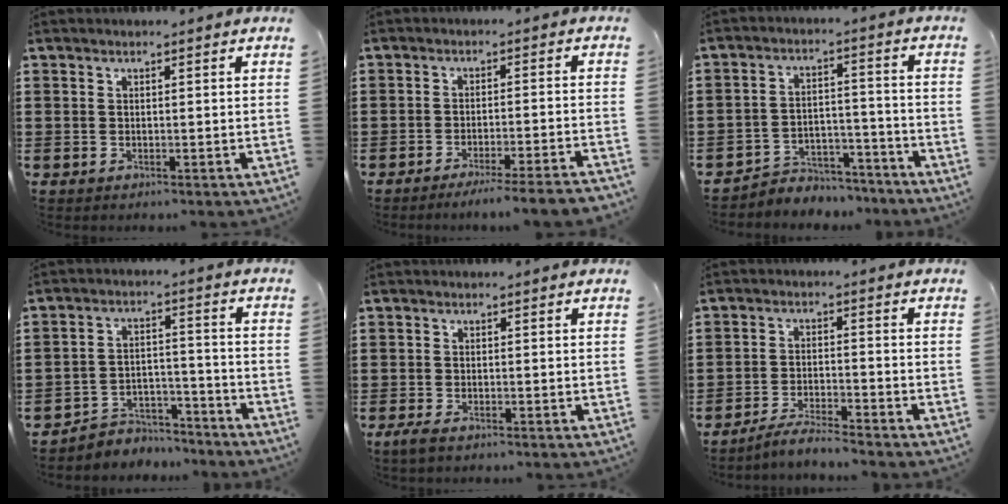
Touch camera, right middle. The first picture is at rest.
{"total": 4.0, "force": [-3.6, -0.5, 1.6], "torque": [-0.024, -0.009, -0.070]}
{"total": 4.8, "force": [-4.6, 1.3, 0.1], "torque": [-0.006, 0.014, -0.098]}
{"total": 4.9, "force": [-4.7, 1.4, 0.0], "torque": [-0.006, 0.013, -0.099]}
{"total": 1.5, "force": [-0.9, 0.5, 1.0], "torque": [-0.028, -0.002, -0.022]}
{"total": 3.9, "force": [-3.7, 0.1, 1.3], "torque": [-0.031, 0.001, -0.075]}